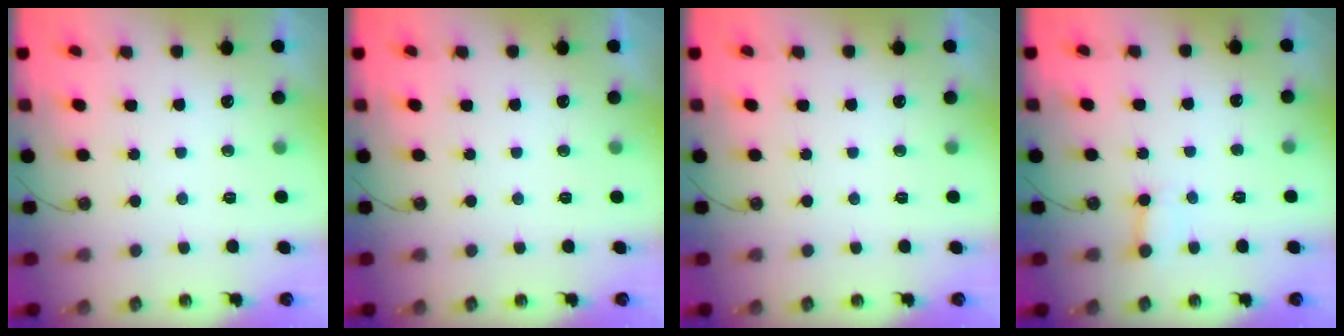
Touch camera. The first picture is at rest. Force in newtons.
{"total": 0.0}
{"total": 0.0}
{"total": 2.6, "press": 2.6, "slide": 0.3}